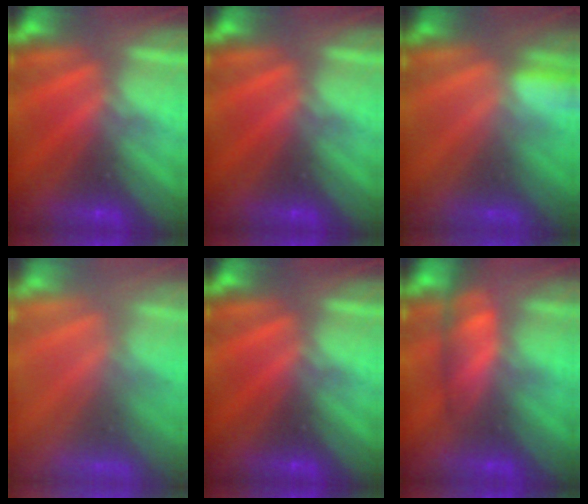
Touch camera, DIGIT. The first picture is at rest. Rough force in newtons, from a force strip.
{"total": 0.0}
{"total": 2.8}
{"total": 5.7}
{"total": 0.0}
{"total": 4.8}